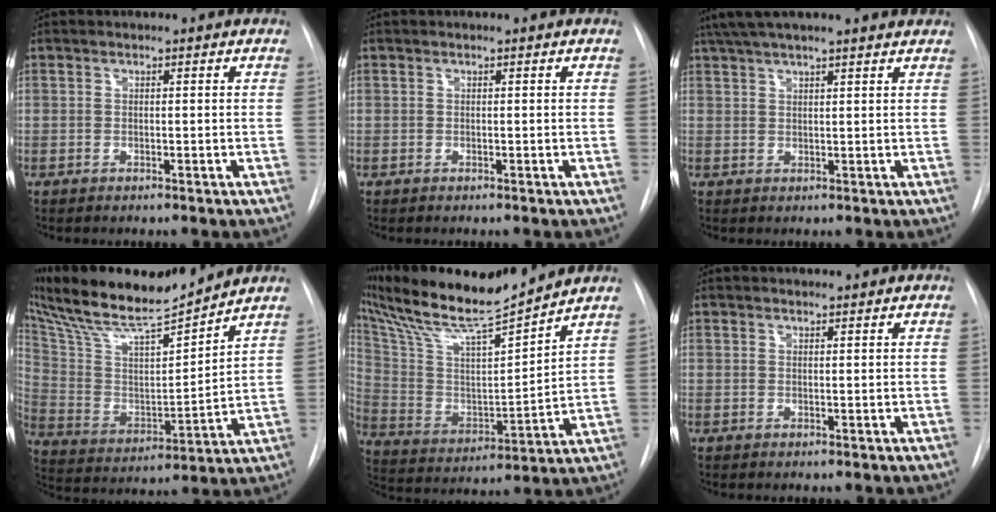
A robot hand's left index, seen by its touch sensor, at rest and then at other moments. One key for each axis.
{"total": 0.0}
{"total": 13.5, "fx": 11.8, "fy": 1.9, "fz": 6.3, "tx": -0.104, "ty": 0.054, "tz": 0.169}
{"total": 19.2, "fx": 17.2, "fy": 1.8, "fz": 8.4, "tx": -0.164, "ty": 0.004, "tz": 0.304}
{"total": 17.8, "fx": 16.0, "fy": 0.6, "fz": 7.8, "tx": -0.157, "ty": 0.002, "tz": 0.288}
{"total": 0.9, "fx": 0.9, "fy": 0.1, "fz": 0.0, "tx": -0.009, "ty": 0.006, "tz": 0.017}